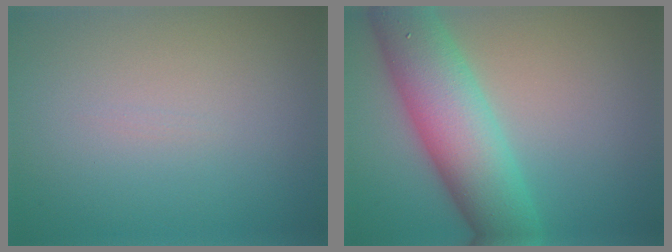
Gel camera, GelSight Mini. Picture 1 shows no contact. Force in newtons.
{"total": 8.7, "press": 8.7, "slide": 0.2}